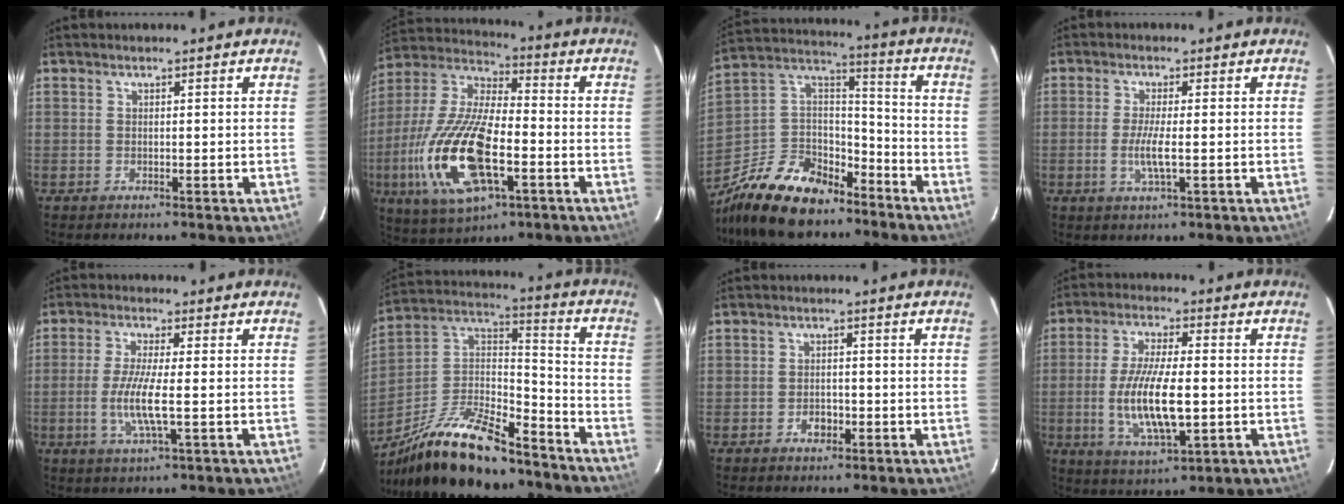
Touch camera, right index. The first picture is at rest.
{"total": 21.6, "force": [-6.3, 8.7, 18.7], "torque": [-0.405, -0.022, -0.117]}
{"total": 20.4, "force": [-14.4, 11.2, 9.2], "torque": [-0.223, 0.038, -0.237]}
{"total": 4.3, "force": [-0.9, 0.3, 4.2], "torque": [-0.084, -0.009, -0.019]}
{"total": 7.3, "force": [-1.4, 0.6, 7.1], "torque": [-0.145, -0.011, -0.030]}
{"total": 23.3, "force": [-18.0, 7.2, 13.0], "torque": [-0.260, -0.006, -0.299]}
{"total": 2.6, "force": [-1.2, 1.9, 1.4], "torque": [-0.025, 0.006, -0.018]}
{"total": 13.1, "force": [-1.9, 4.0, 12.3], "torque": [-0.241, -0.012, -0.031]}